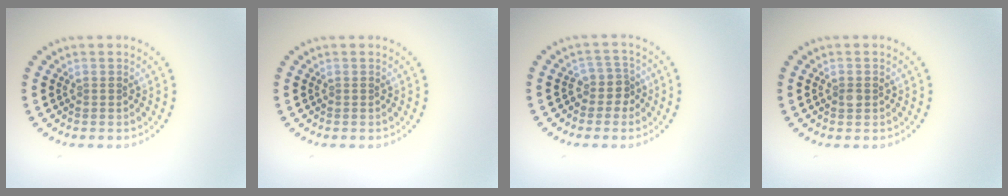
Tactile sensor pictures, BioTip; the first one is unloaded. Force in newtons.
{"total": 0.0}
{"total": 2.1, "press": 1.5, "slide": 1.4}
{"total": 1.0, "press": 1.0, "slide": 0.1}